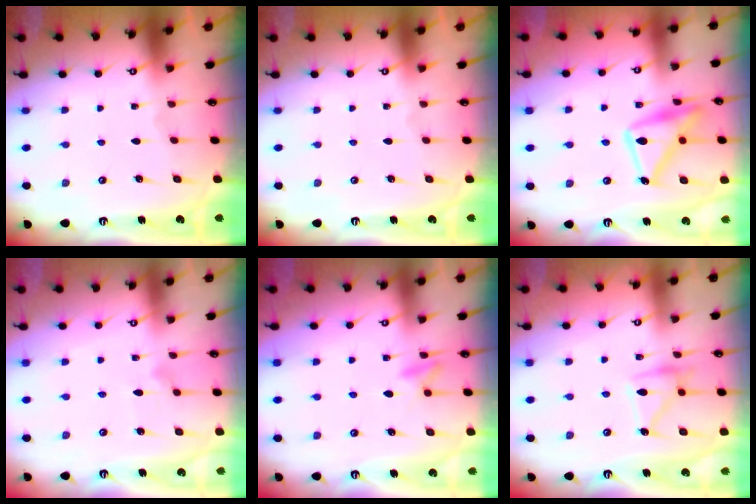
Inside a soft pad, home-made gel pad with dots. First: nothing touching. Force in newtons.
{"total": 0.0}
{"total": 16.6, "press": 16.6, "slide": 0.9}
{"total": 8.4, "press": 8.4, "slide": 0.4}
{"total": 7.6, "press": 7.5, "slide": 0.9}
{"total": 13.1, "press": 13.1, "slide": 0.8}